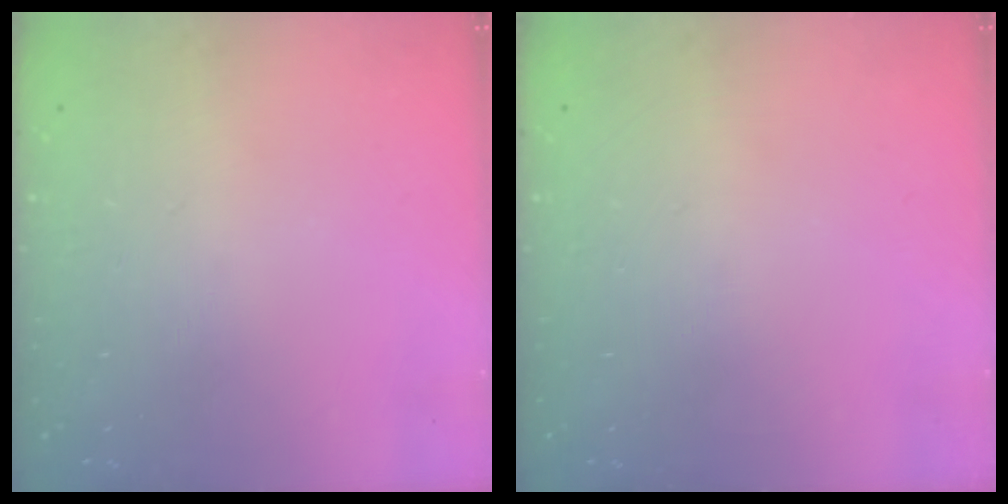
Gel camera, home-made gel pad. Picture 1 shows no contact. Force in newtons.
{"total": 0.0}